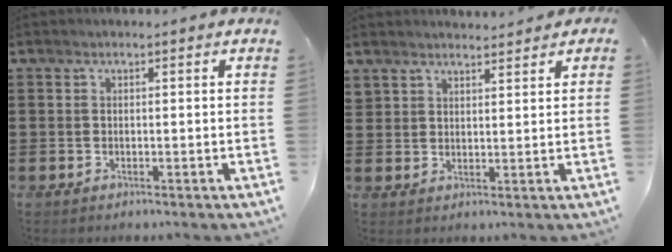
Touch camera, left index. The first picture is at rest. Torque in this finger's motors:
{"motor_torque": [1.10, -1.03, 0.47, 0.07]}